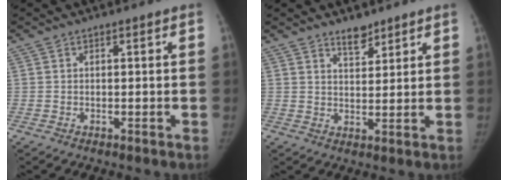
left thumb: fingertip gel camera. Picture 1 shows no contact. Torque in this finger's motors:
{"motor_torque": [-0.04, 0.10, 0.35, -0.37, 0.05]}